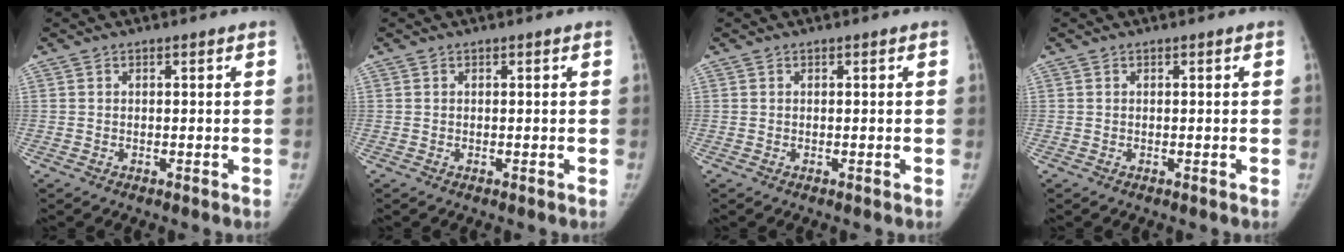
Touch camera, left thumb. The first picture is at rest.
{"total": 0.0}
{"total": 0.0}
{"total": 0.0}